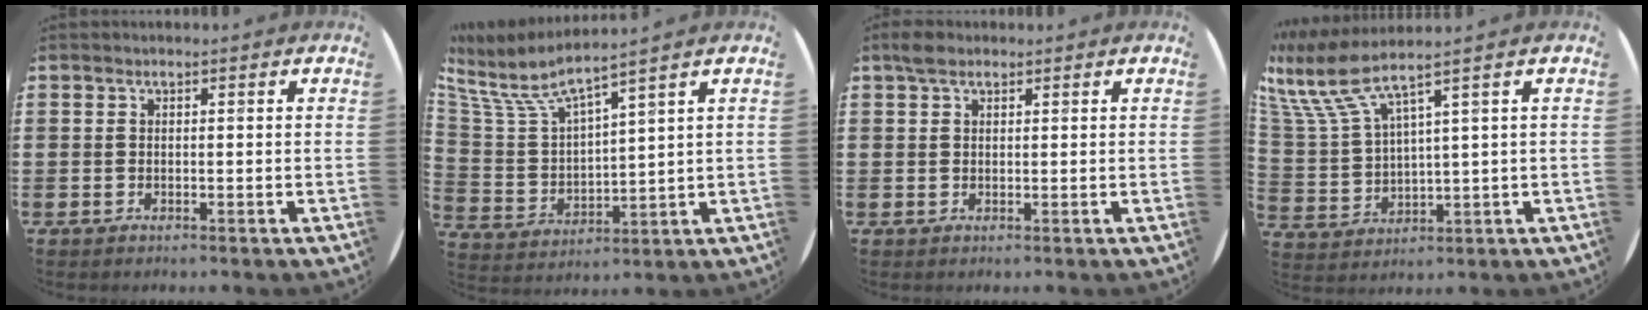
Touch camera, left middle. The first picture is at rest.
{"total": 5.7, "force": [4.6, 0.9, 3.2], "torque": [-0.086, -0.029, 0.072]}
{"total": 1.8, "force": [1.4, 0.9, 0.7], "torque": [-0.008, 0.002, 0.024]}
{"total": 7.6, "force": [4.8, 1.3, 5.7], "torque": [-0.145, -0.032, 0.074]}